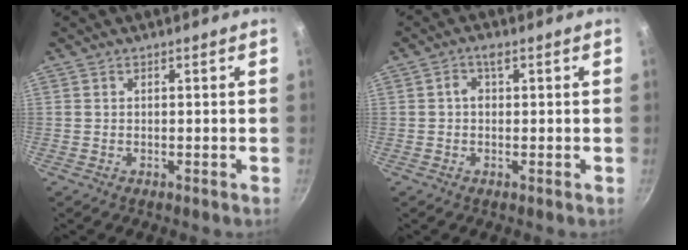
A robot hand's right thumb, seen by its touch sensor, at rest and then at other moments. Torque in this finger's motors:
{"motor_torque": [0.65, 0.04, 0.31, -0.52, -0.05]}